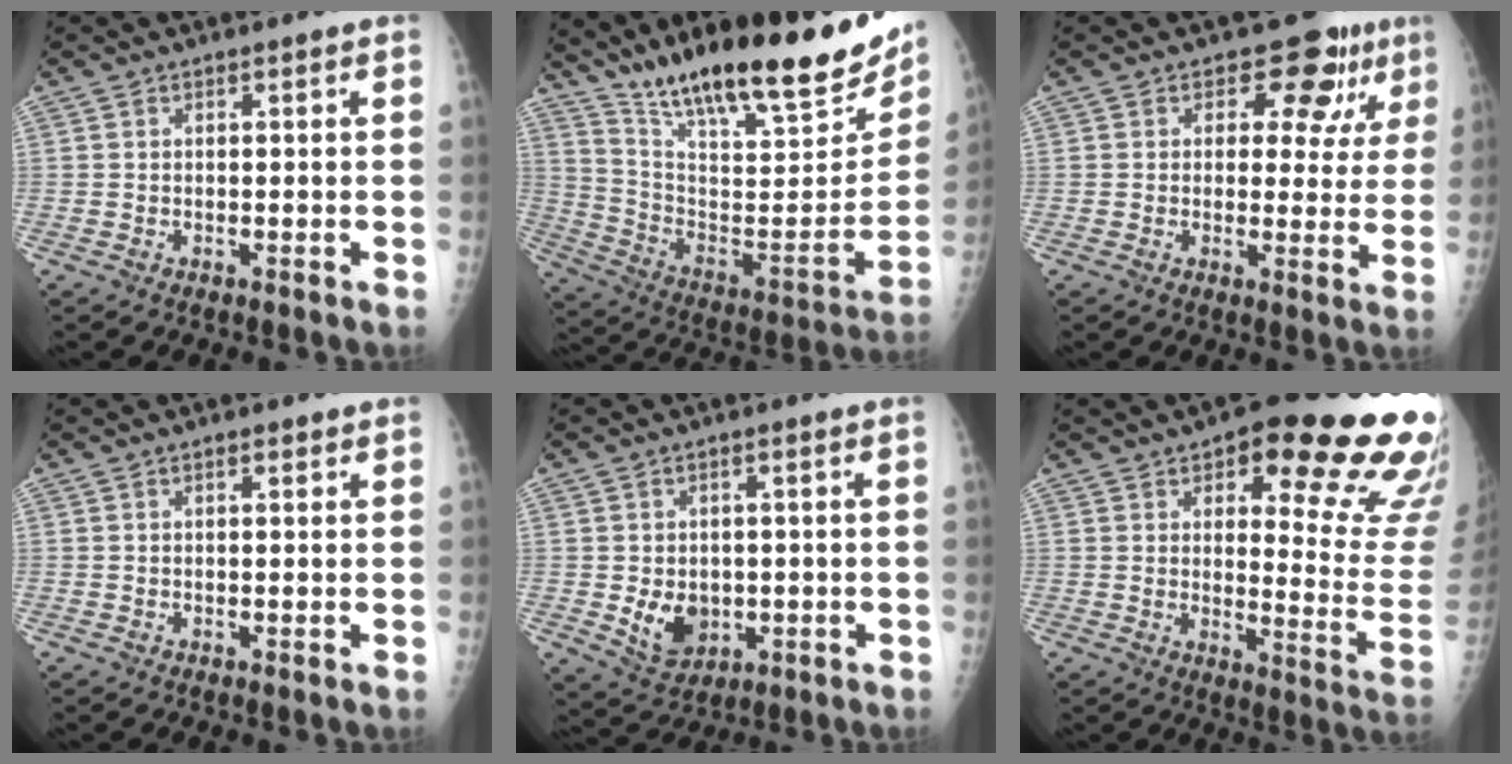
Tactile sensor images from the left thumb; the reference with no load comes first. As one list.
[{"total": 28.1, "force": [20.4, 6.6, 18.2], "torque": [-0.261, -0.076, 0.328]}, {"total": 8.5, "force": [4.7, 5.6, 4.3], "torque": [-0.009, -0.017, 0.047]}, {"total": 1.0, "force": [0.7, 0.4, 0.7], "torque": [-0.008, -0.002, 0.009]}, {"total": 6.5, "force": [-0.7, 5.1, 4.1], "torque": [-0.048, -0.009, 0.006]}, {"total": 23.2, "force": [14.0, 7.3, 16.9], "torque": [-0.161, -0.080, 0.175]}]